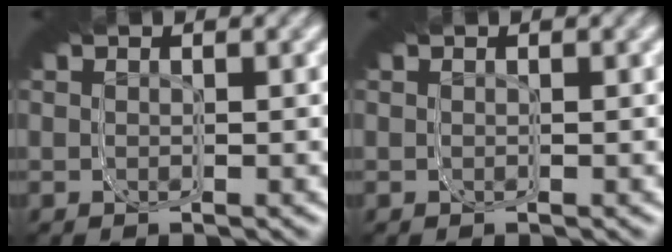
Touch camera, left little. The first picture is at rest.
{"total": 0.0}